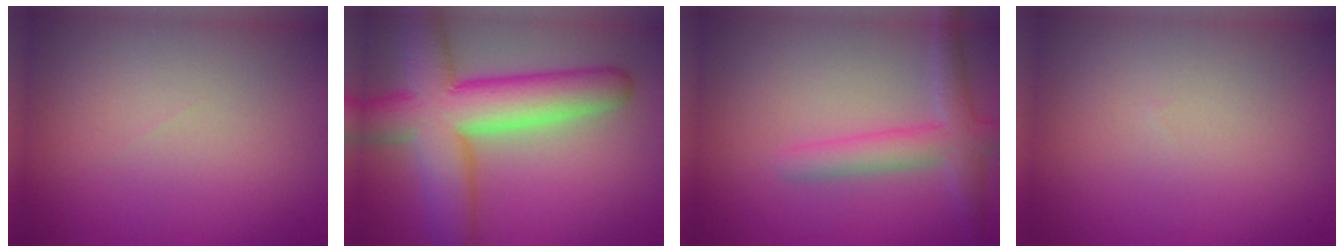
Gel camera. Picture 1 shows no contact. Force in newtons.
{"total": 10.6, "press": 10.6, "slide": 0.5}
{"total": 3.4, "press": 3.4, "slide": 0.3}
{"total": 0.0}